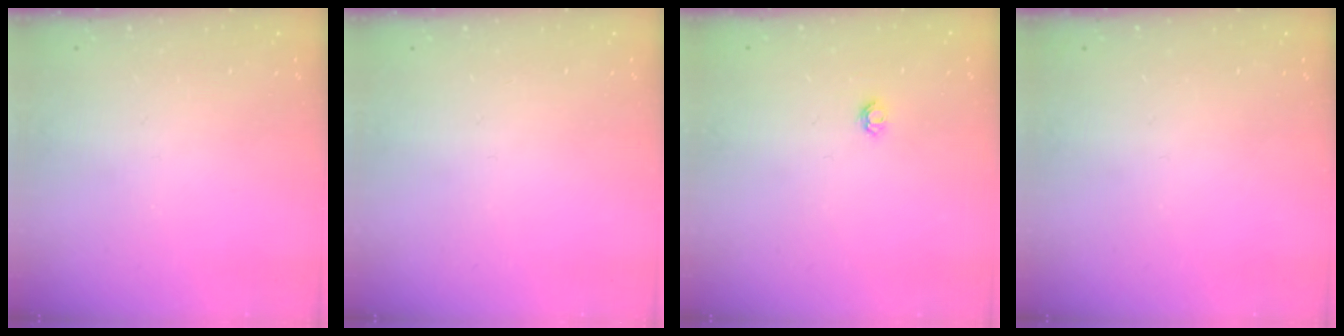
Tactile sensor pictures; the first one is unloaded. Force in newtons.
{"total": 0.0}
{"total": 3.8, "press": 3.8, "slide": 0.6}
{"total": 0.0}